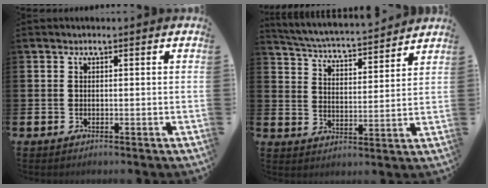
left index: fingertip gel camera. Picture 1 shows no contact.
{"total": 4.8, "force": [4.7, 0.2, 0.8], "torque": [-0.038, -0.044, 0.076]}